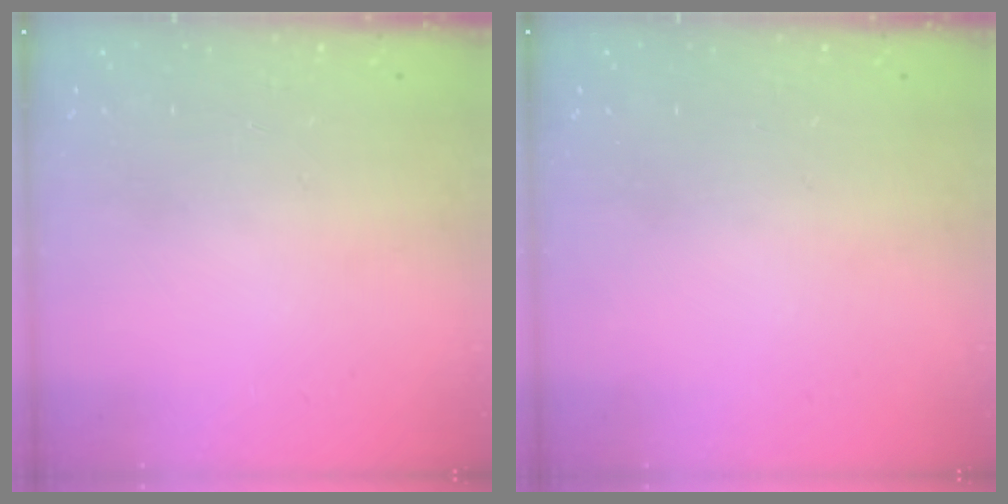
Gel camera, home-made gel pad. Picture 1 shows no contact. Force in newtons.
{"total": 0.0}